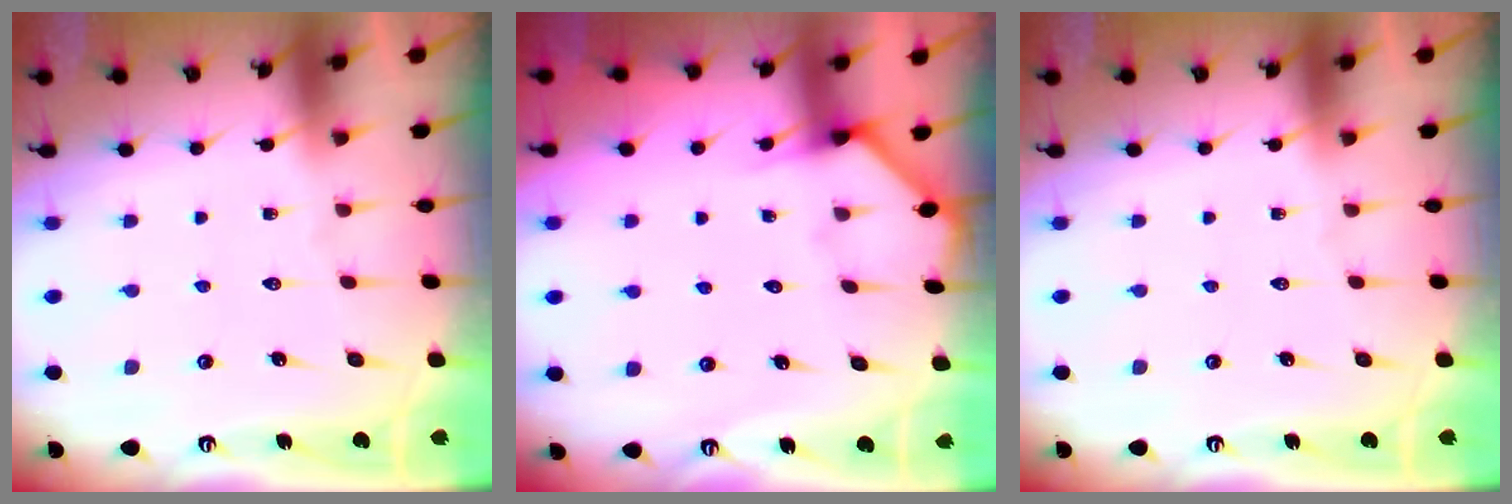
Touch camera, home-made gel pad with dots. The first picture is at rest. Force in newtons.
{"total": 2.6, "press": 2.6, "slide": 0.2}
{"total": 0.0}